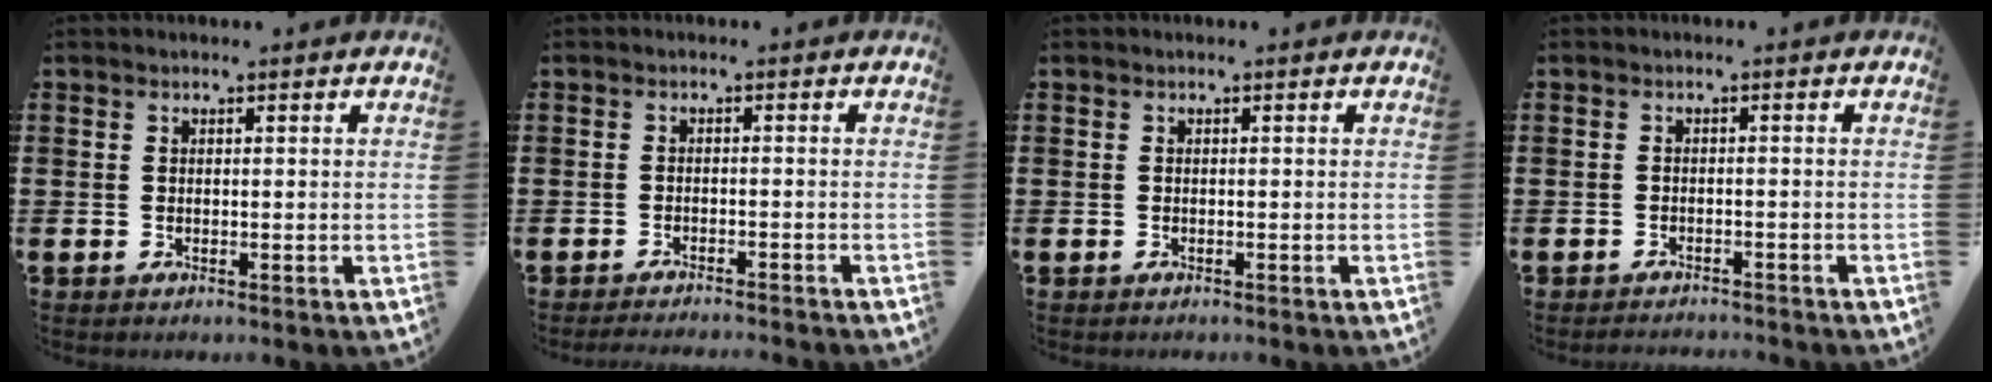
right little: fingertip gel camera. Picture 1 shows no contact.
{"total": 1.4, "force": [-1.4, -0.2, 0.2], "torque": [-0.002, 0.002, -0.028]}
{"total": 0.0}
{"total": 1.2, "force": [-1.2, -0.1, -0.1], "torque": [-0.002, 0.002, -0.025]}